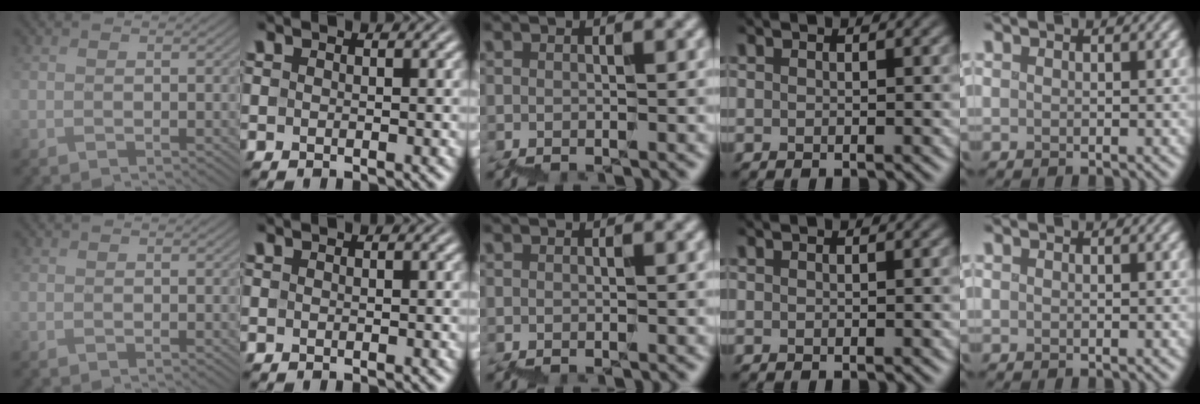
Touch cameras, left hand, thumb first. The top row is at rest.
{}